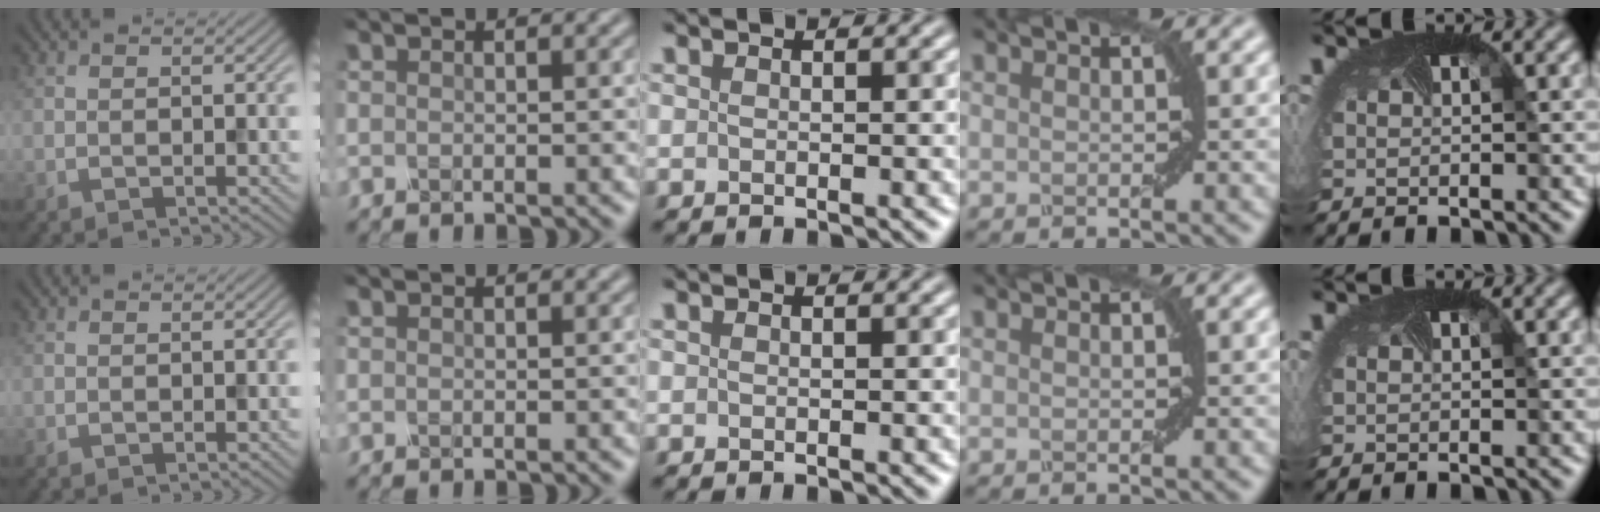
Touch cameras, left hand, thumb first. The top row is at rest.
{}